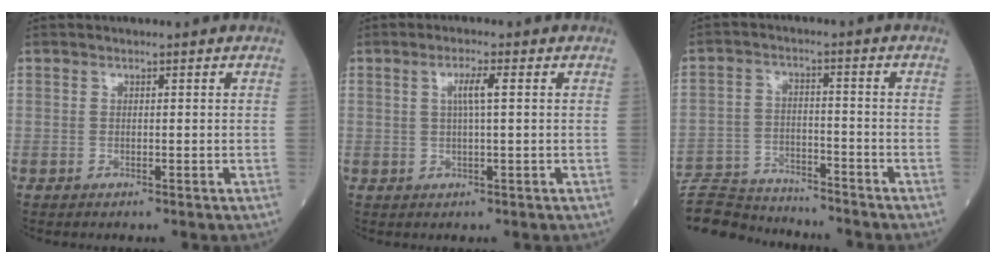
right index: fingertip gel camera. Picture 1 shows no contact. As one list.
[{"total": 2.9, "force": [0.7, -0.1, 2.9], "torque": [-0.055, 0.001, 0.011]}, {"total": 11.7, "force": [-11.4, 1.6, 2.1], "torque": [-0.037, 0.010, -0.192]}]